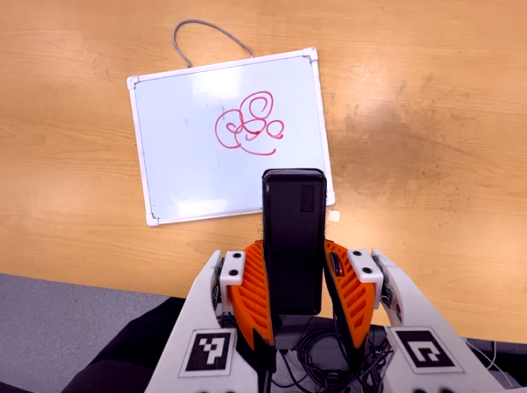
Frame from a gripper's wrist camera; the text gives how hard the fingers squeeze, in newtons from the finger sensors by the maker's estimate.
{"total": 4.4, "left": 3.0, "right": 5.8}